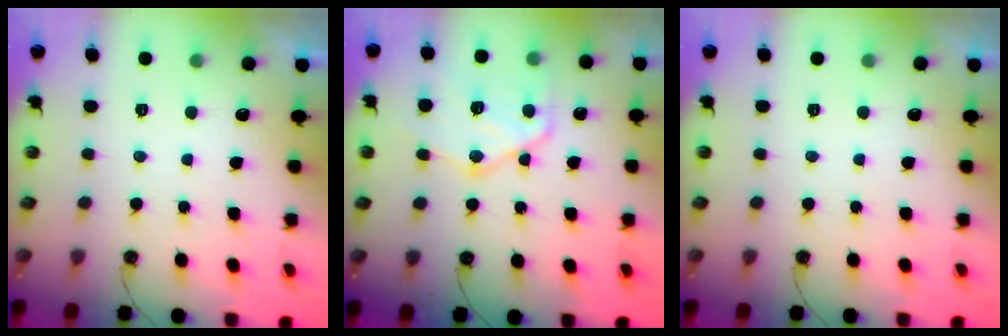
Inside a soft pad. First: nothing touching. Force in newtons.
{"total": 15.9, "press": 15.9, "slide": 1.5}
{"total": 0.0}